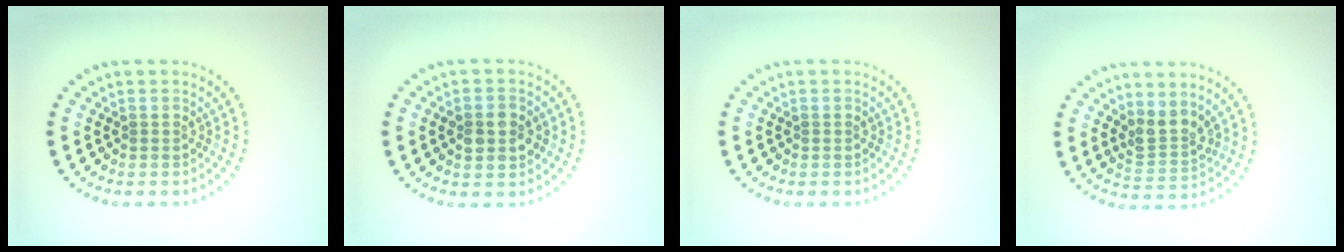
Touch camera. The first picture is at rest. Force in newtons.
{"total": 2.9, "press": 2.9, "slide": 0.1}
{"total": 0.0}
{"total": 2.6, "press": 2.0, "slide": 1.7}